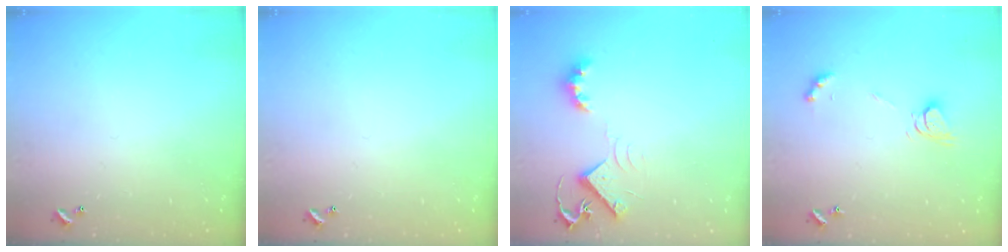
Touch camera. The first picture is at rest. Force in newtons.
{"total": 0.0}
{"total": 8.2, "press": 8.2, "slide": 0.5}
{"total": 6.3, "press": 6.3, "slide": 0.3}